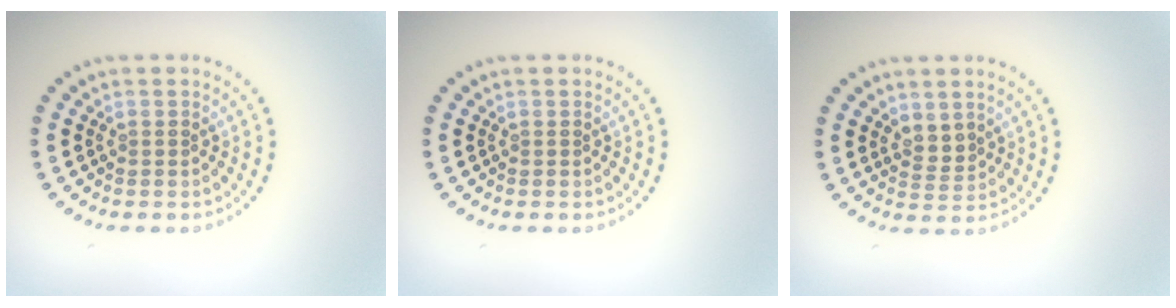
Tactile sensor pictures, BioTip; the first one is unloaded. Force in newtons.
{"total": 0.0}
{"total": 1.7, "press": 1.3, "slide": 1.1}